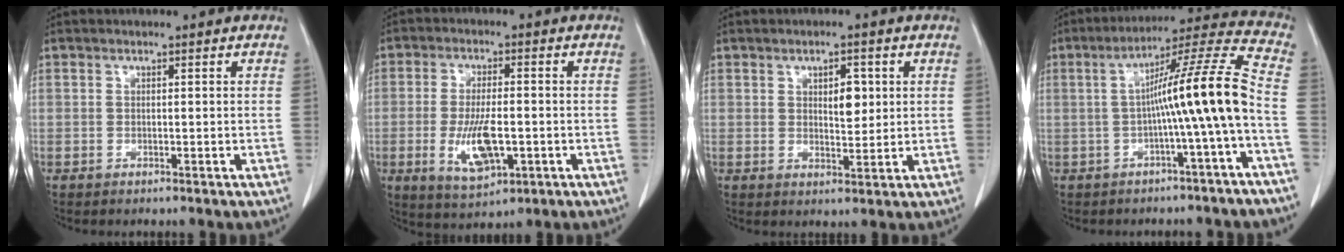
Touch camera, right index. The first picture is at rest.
{"total": 8.5, "force": [-2.0, 3.0, 7.7], "torque": [-0.150, -0.010, -0.027]}
{"total": 4.1, "force": [1.2, 1.8, 3.5], "torque": [-0.053, -0.003, 0.020]}
{"total": 12.5, "force": [-2.2, -1.8, 12.2], "torque": [-0.185, 0.025, -0.040]}